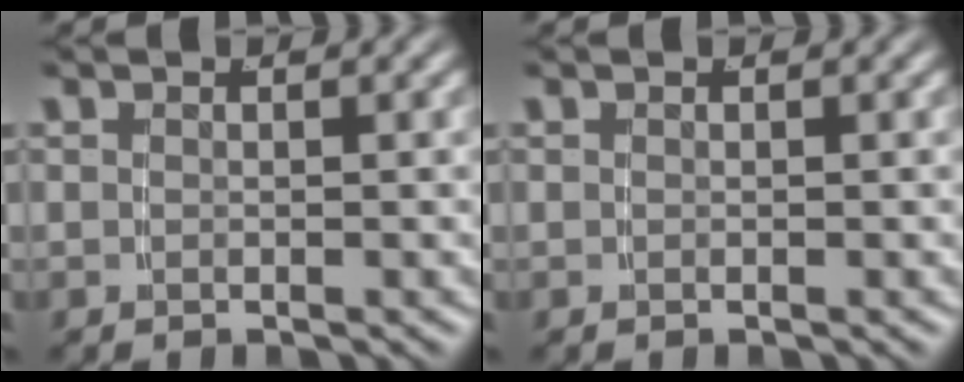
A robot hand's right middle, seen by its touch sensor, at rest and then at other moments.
{"total": 0.0}